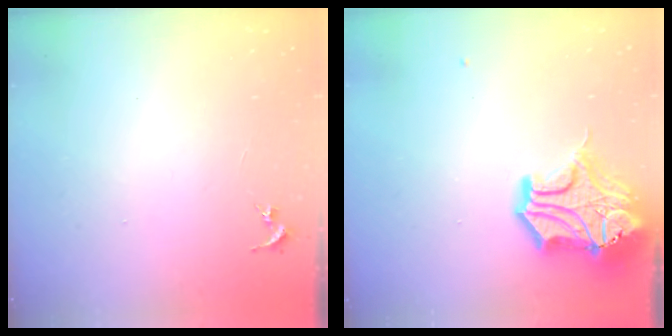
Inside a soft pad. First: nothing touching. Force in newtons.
{"total": 18.3, "press": 18.2, "slide": 2.4}